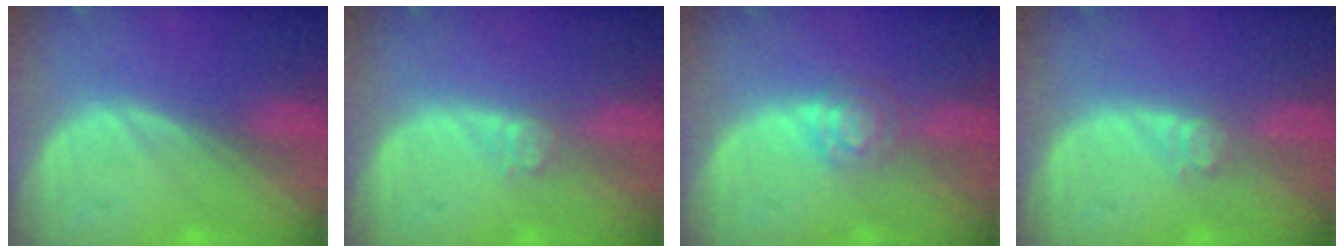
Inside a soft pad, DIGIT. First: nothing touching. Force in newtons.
{"total": 2.4, "press": 2.0, "slide": 1.3}
{"total": 4.0, "press": 3.6, "slide": 1.7}
{"total": 2.7, "press": 2.2, "slide": 1.5}